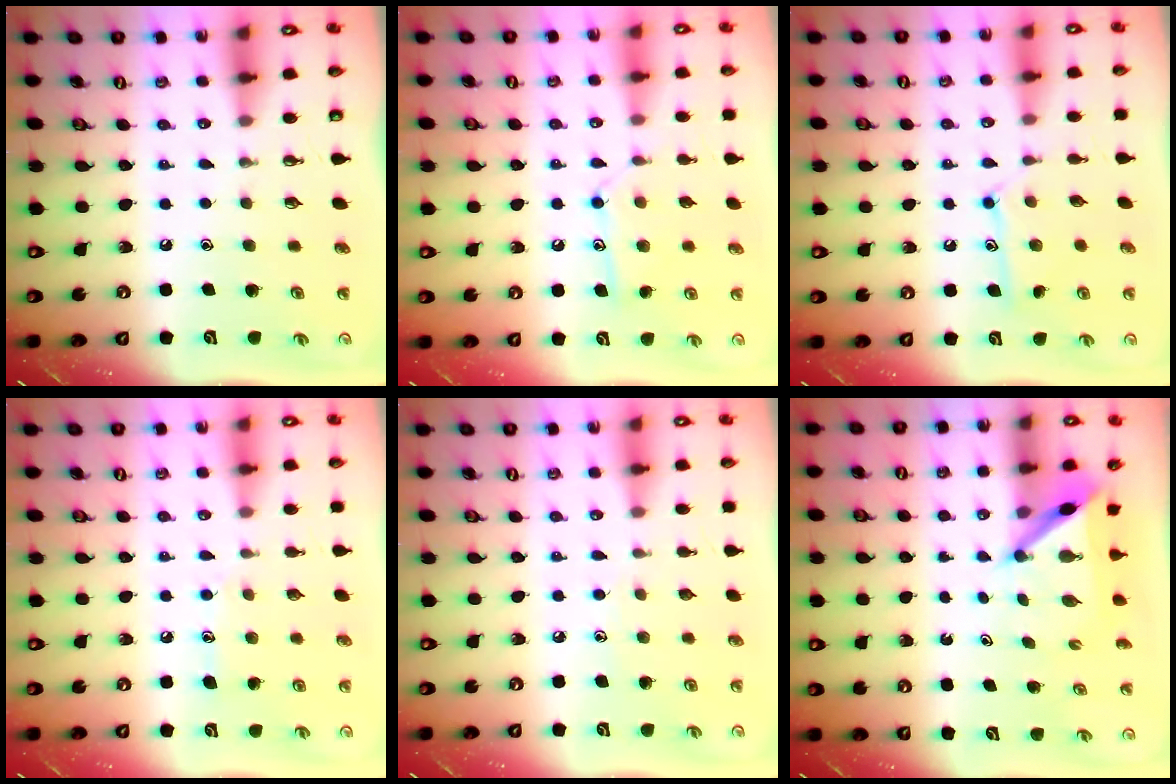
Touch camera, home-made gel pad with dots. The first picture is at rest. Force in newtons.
{"total": 11.7, "press": 11.7, "slide": 0.6}
{"total": 10.3, "press": 10.3, "slide": 0.4}
{"total": 5.7, "press": 5.6, "slide": 0.6}
{"total": 3.7, "press": 3.7, "slide": 0.4}
{"total": 5.4, "press": 5.4, "slide": 0.4}